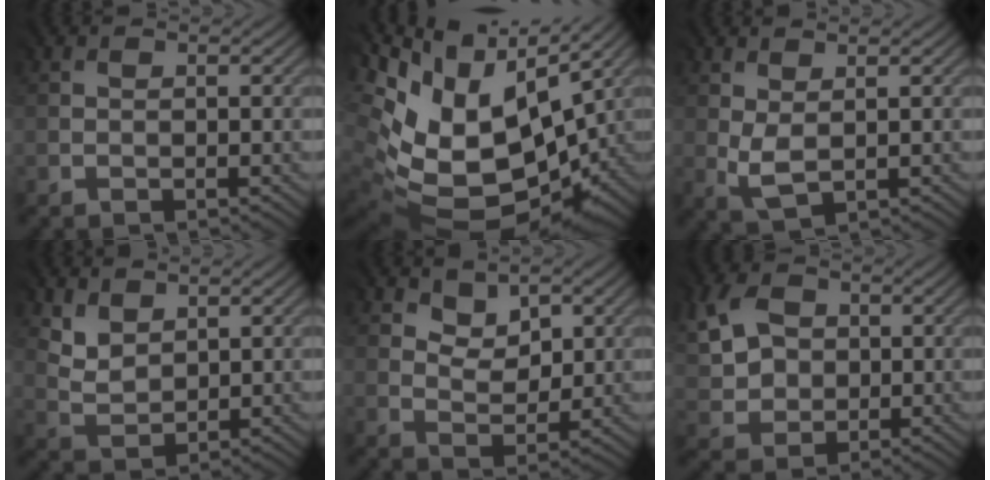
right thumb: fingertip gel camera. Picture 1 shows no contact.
{"total": 17.0, "force": [-0.4, 11.6, 12.5], "torque": [-0.230, -0.038, 0.050]}
{"total": 2.6, "force": [0.4, 1.5, 2.1], "torque": [-0.063, -0.003, 0.013]}
{"total": 3.5, "force": [2.6, 2.0, 1.2], "torque": [-0.039, -0.006, 0.060]}
{"total": 3.9, "force": [2.7, 2.3, 1.6], "torque": [-0.026, -0.009, 0.045]}
{"total": 6.9, "force": [2.0, 5.4, 3.7], "torque": [-0.115, 0.008, 0.034]}